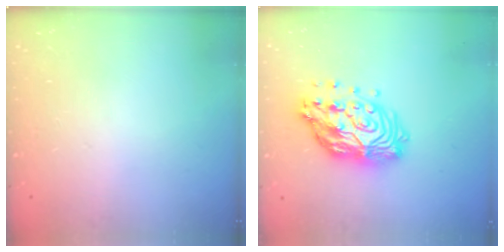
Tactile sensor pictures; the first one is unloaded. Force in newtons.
{"total": 17.1, "press": 17.0, "slide": 1.6}